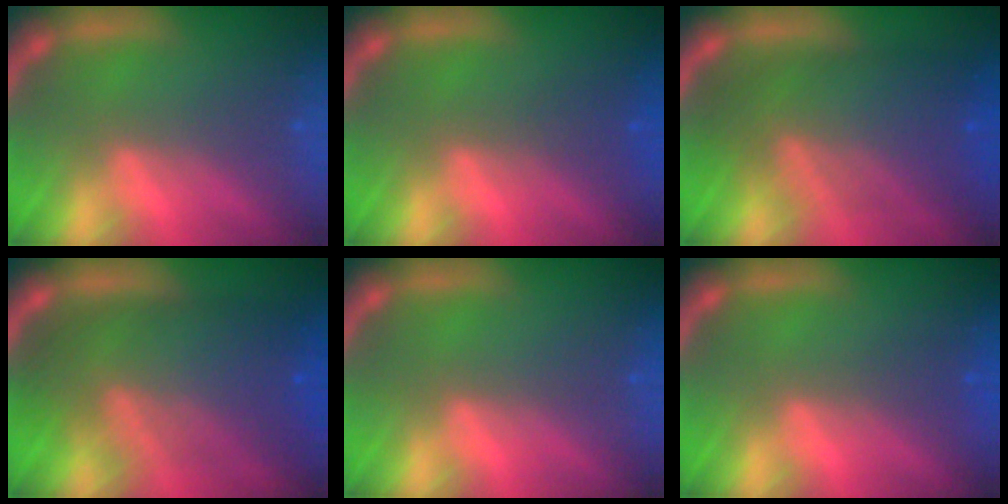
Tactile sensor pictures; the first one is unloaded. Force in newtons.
{"total": 1.5}
{"total": 9.0}
{"total": 10.0}
{"total": 0.0}
{"total": 0.9}